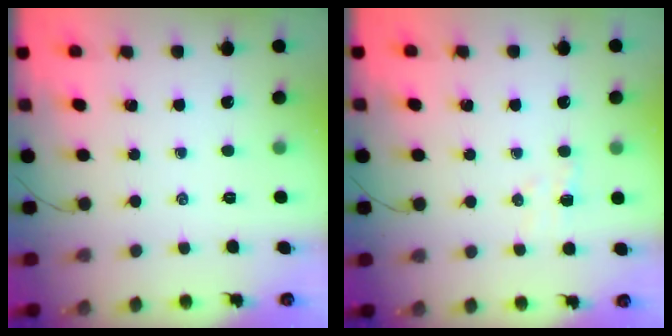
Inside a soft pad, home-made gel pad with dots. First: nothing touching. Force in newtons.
{"total": 3.0, "press": 2.9, "slide": 0.7}